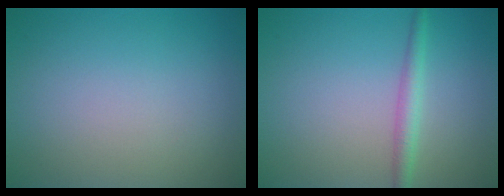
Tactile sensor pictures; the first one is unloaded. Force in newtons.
{"total": 2.0, "press": 2.0, "slide": 0.0}